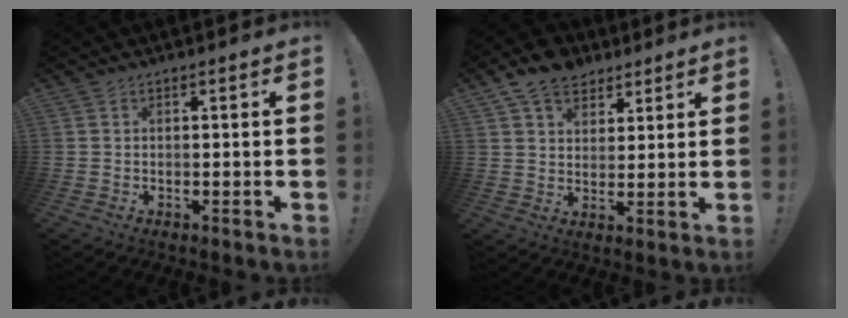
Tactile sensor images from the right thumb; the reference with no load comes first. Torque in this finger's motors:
{"motor_torque": [0.85, 0.90, 0.63, 0.63, 0.01]}